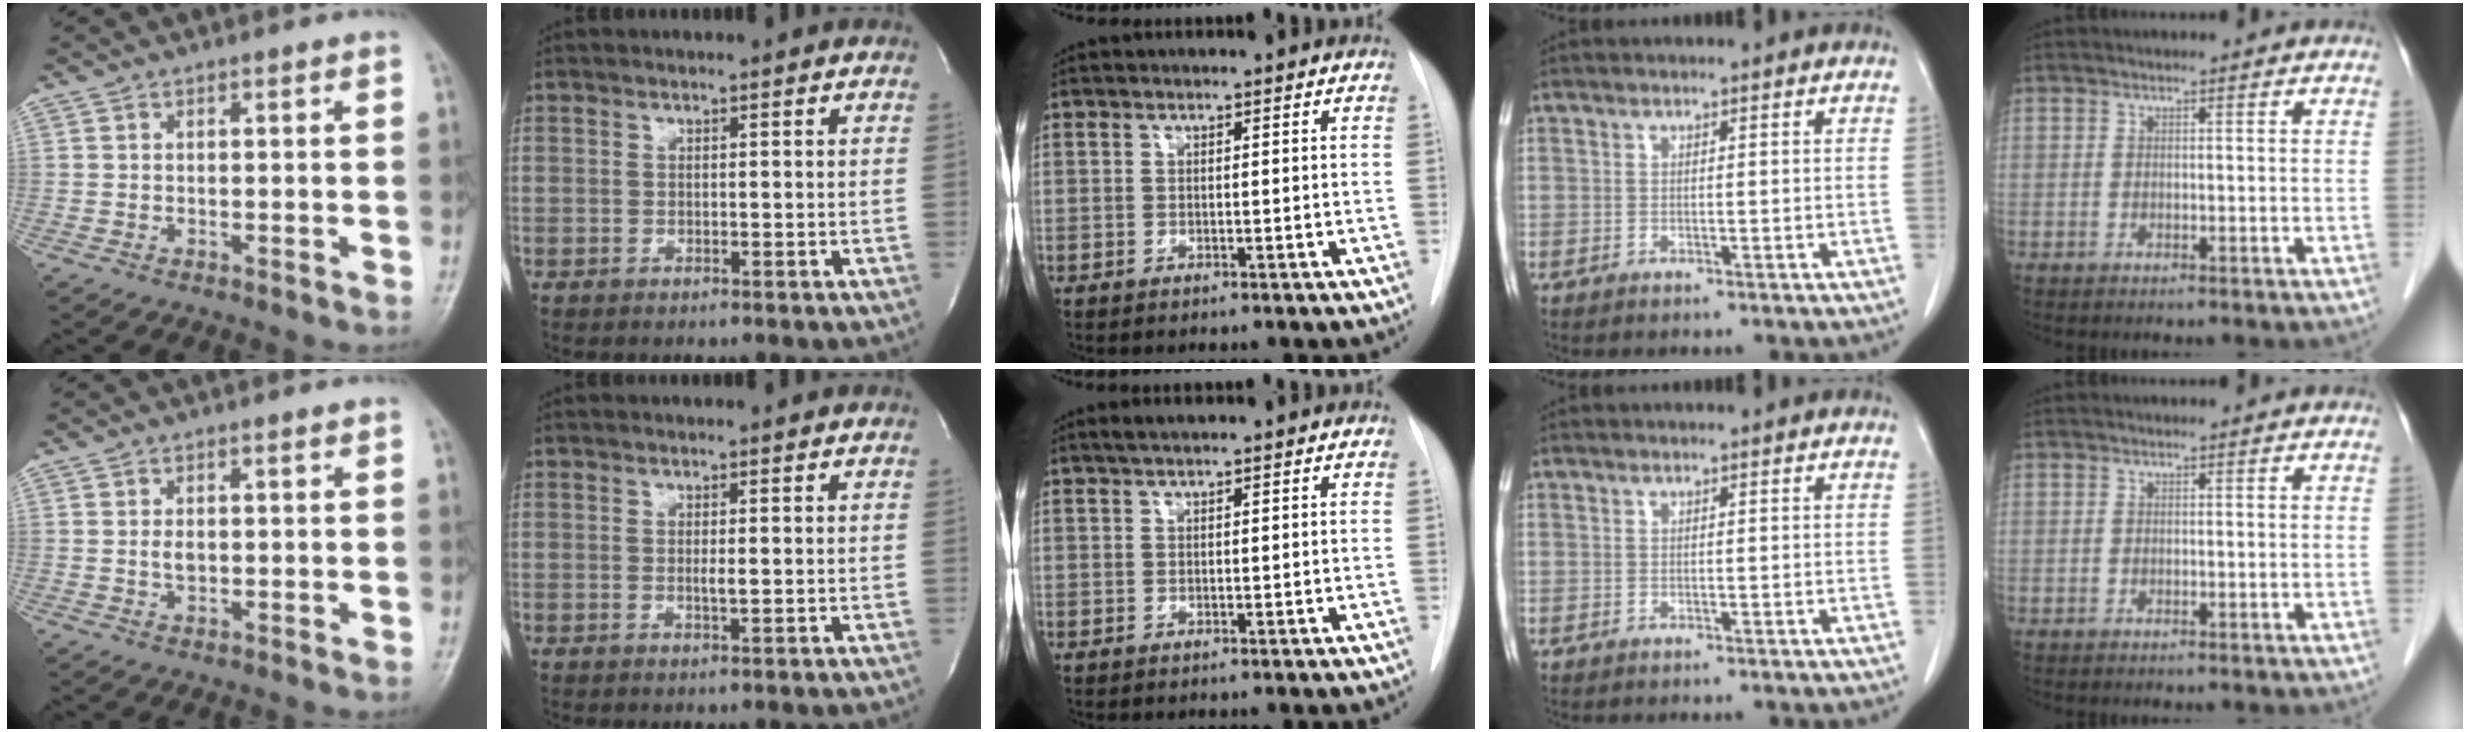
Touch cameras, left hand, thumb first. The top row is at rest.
{"thumb": {"total": 1.9, "force": [0.2, 1.1, 1.5], "torque": [-0.024, -0.002, 0.006]}, "index": {"total": 1.0, "force": [0.0, 0.0, 1.0], "torque": [-0.024, -0.003, 0.001]}, "middle": {"total": 1.3, "force": [1.0, 0.0, 0.9], "torque": [-0.020, 0.008, 0.019]}}